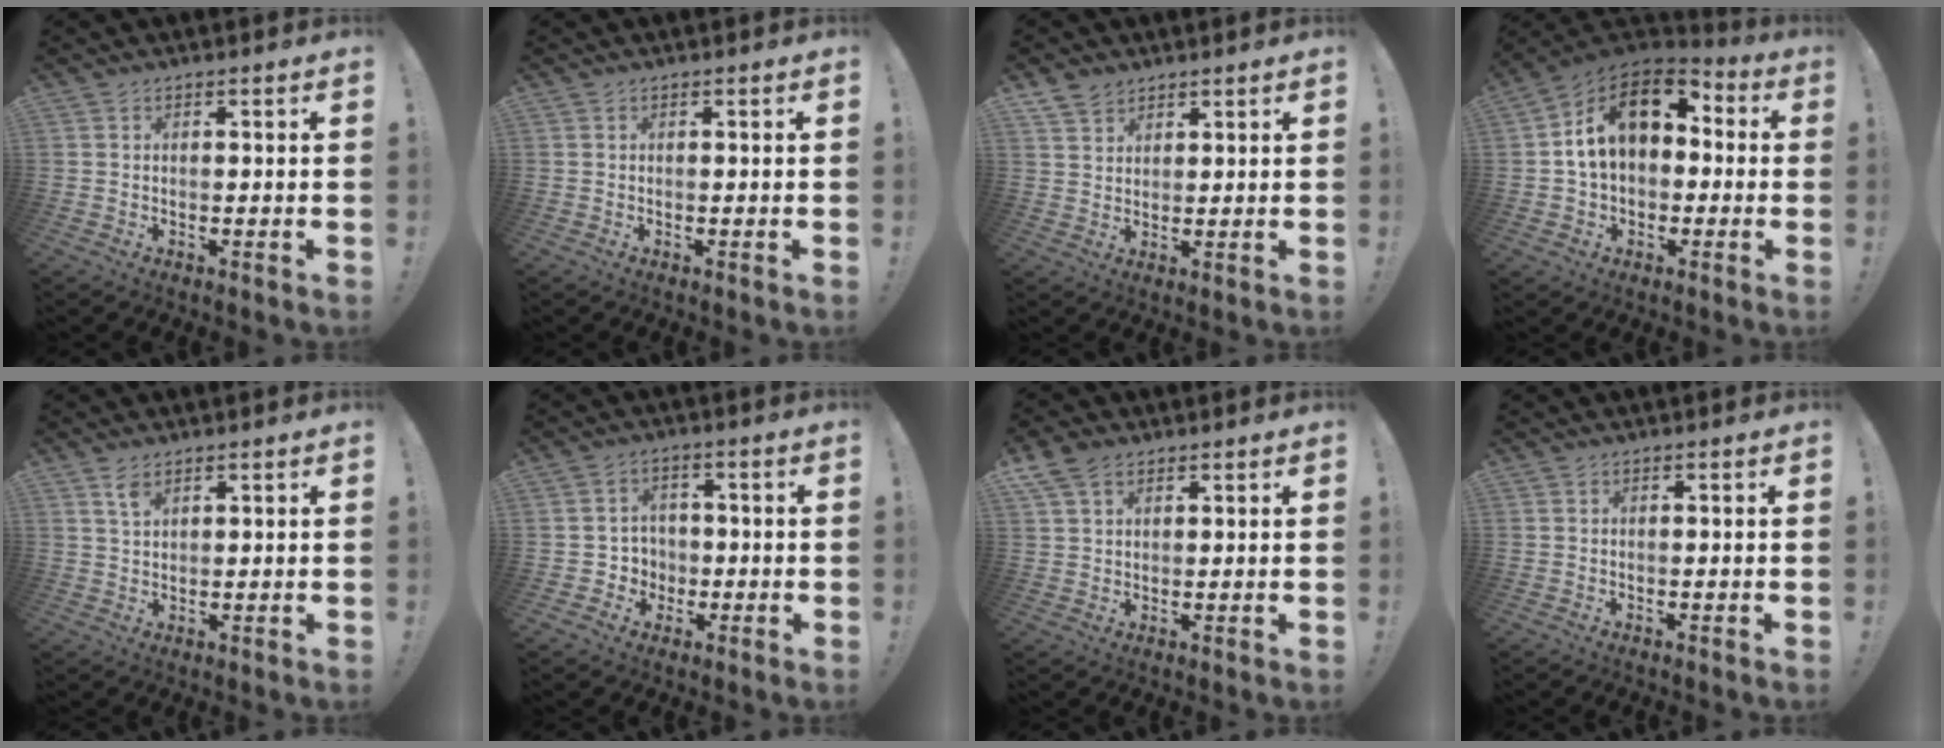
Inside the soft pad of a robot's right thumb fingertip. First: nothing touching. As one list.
[{"total": 0.0}, {"total": 4.4, "force": [3.5, 2.5, 1.0], "torque": [-0.024, -0.018, 0.069]}, {"total": 16.7, "force": [5.0, 10.7, 11.8], "torque": [-0.173, -0.004, 0.090]}, {"total": 3.5, "force": [2.3, 1.6, 2.0], "torque": [-0.030, -0.014, 0.041]}, {"total": 4.7, "force": [-0.3, 4.7, 0.6], "torque": [-0.021, 0.002, -0.004]}, {"total": 6.3, "force": [3.5, 4.0, 3.3], "torque": [-0.060, -0.004, 0.070]}, {"total": 0.0}]